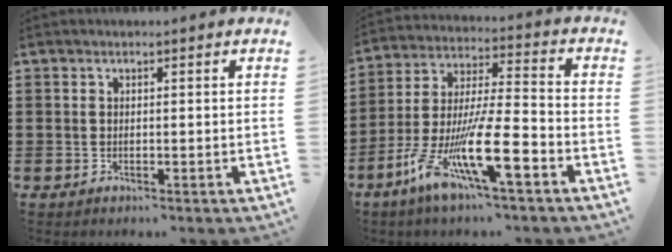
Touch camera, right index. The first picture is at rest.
{"total": 15.7, "force": [-8.2, 3.0, 13.0], "torque": [-0.268, -0.003, -0.147]}